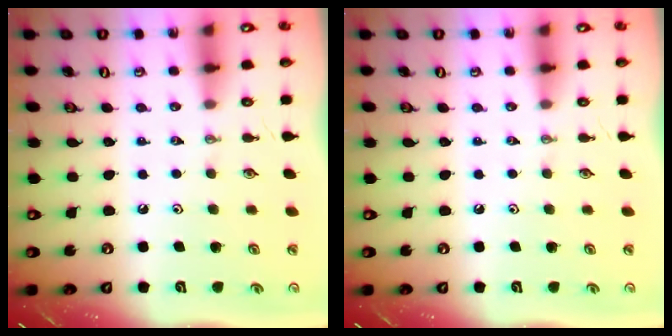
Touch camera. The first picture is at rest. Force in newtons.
{"total": 0.0}